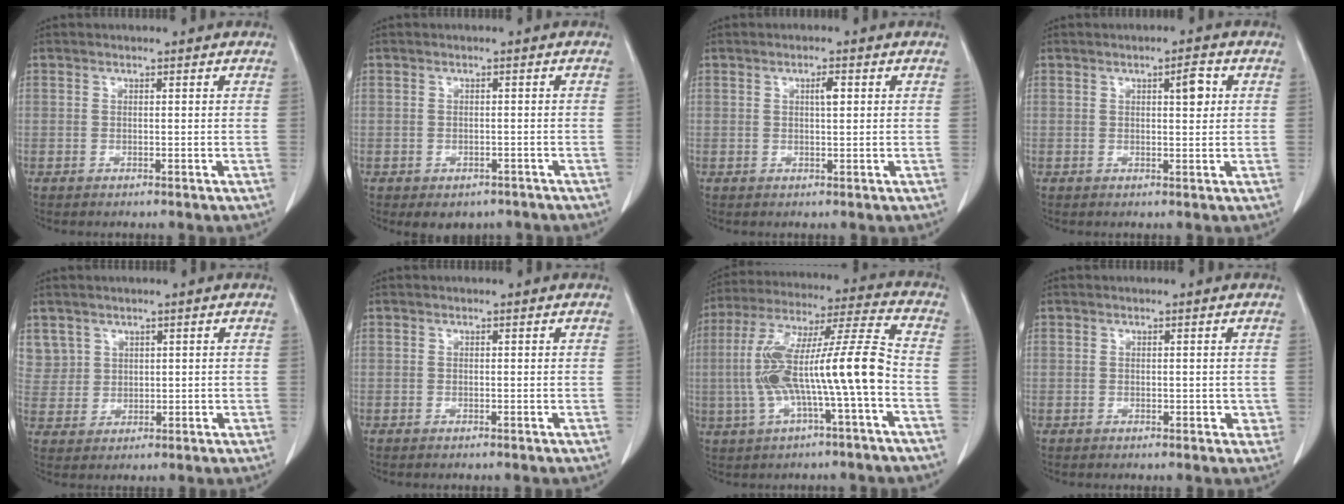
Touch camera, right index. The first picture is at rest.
{"total": 4.5, "force": [-3.3, 2.7, 1.3], "torque": [-0.005, 0.005, -0.037]}
{"total": 1.8, "force": [0.5, 0.3, 1.7], "torque": [-0.029, 0.002, 0.009]}
{"total": 2.9, "force": [0.9, 0.7, 2.6], "torque": [-0.039, 0.001, 0.014]}
{"total": 4.8, "force": [2.7, 4.0, -0.2], "torque": [0.010, 0.006, 0.060]}
{"total": 0.0}
{"total": 15.8, "force": [-2.9, 1.0, 15.5], "torque": [-0.296, 0.028, -0.048]}
{"total": 1.6, "force": [-0.2, 1.0, 1.2], "torque": [-0.010, 0.001, 0.001]}